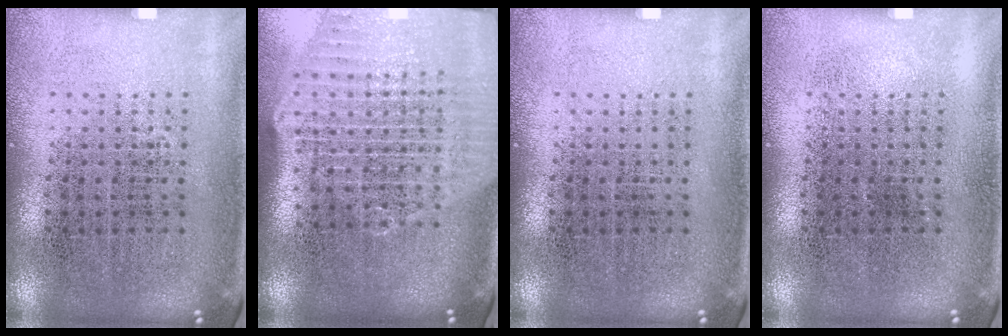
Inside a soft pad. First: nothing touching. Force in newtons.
{"total": 2.8, "press": 2.3, "slide": 1.5}
{"total": 0.0}
{"total": 0.0}